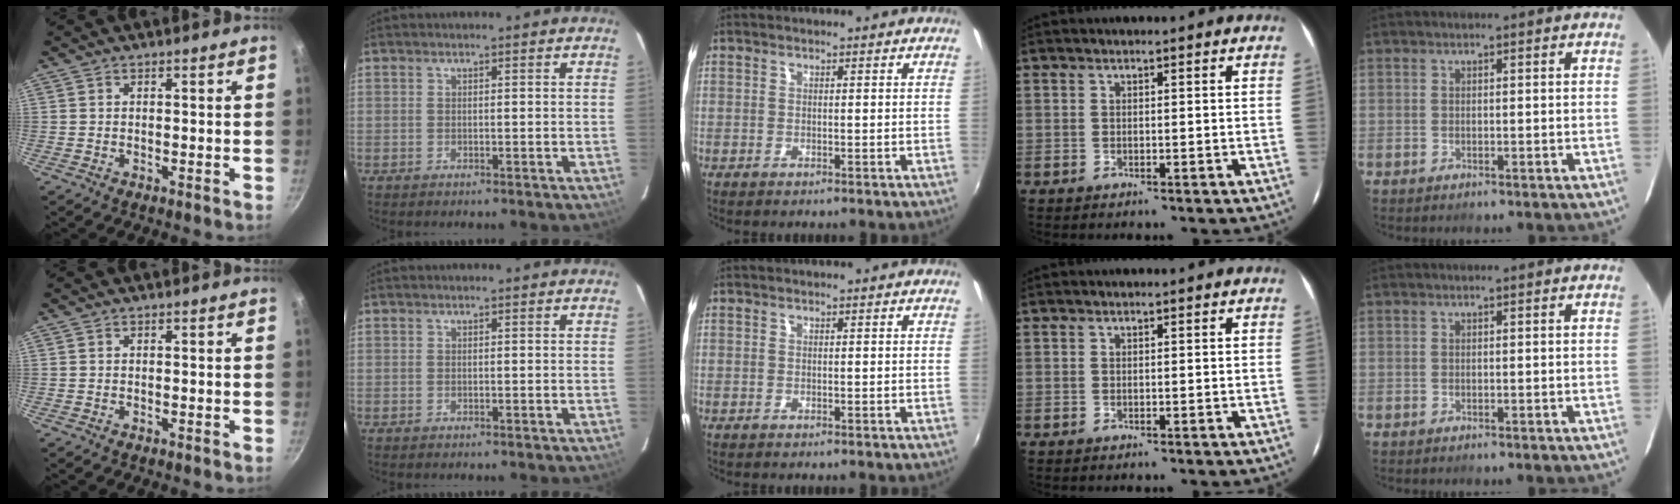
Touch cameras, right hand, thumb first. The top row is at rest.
{}